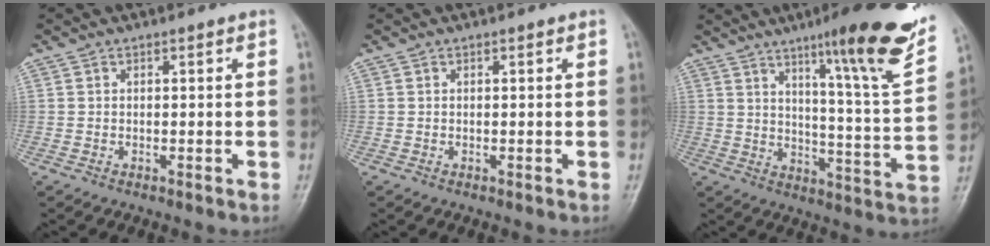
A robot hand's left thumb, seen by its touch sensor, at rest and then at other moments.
{"total": 0.0}
{"total": 20.0, "force": [12.2, 2.1, 15.7], "torque": [-0.191, -0.062, 0.174]}